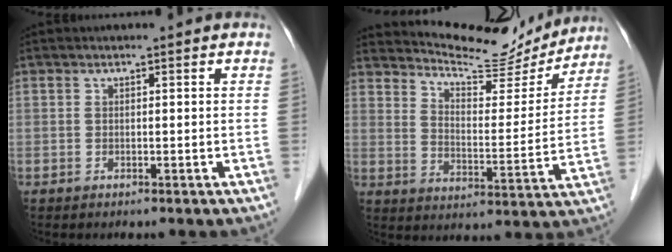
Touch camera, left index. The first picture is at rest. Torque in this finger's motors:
{"motor_torque": [0.57, -0.60, 0.33, 0.06]}